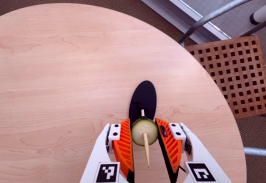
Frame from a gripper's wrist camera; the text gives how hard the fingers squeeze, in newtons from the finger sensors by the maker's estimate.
{"total": 8.1, "left": 8.0, "right": 8.3}